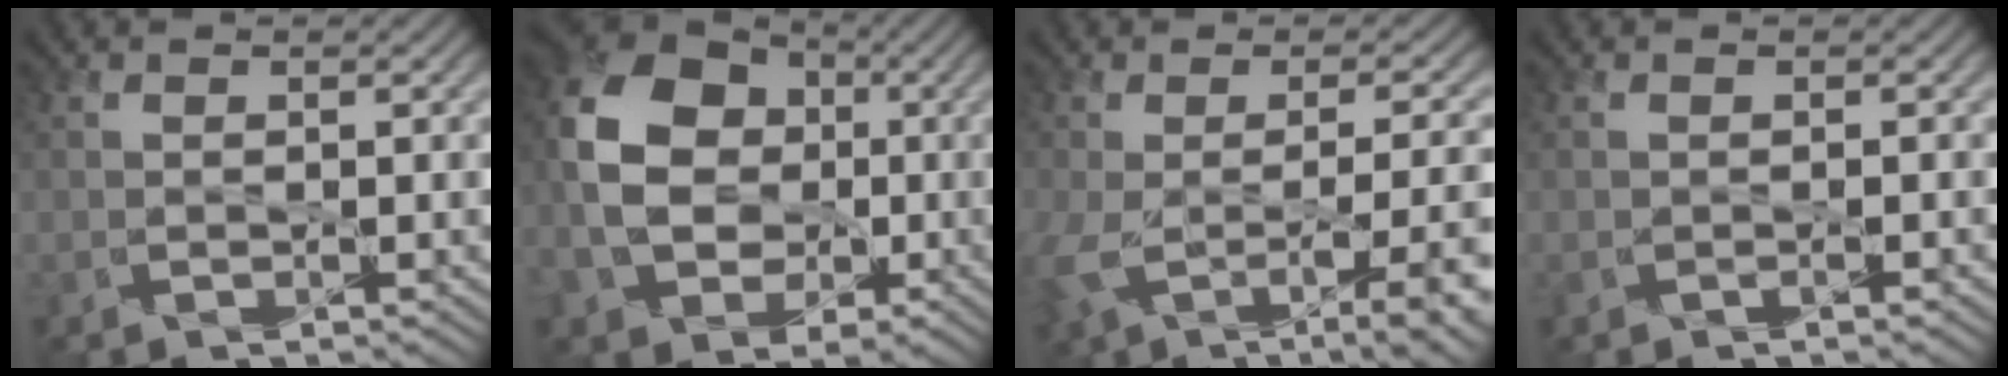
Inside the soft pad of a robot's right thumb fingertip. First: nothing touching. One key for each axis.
{"total": 13.8, "fx": -0.4, "fy": 10.9, "fz": 8.5, "tx": -0.193, "ty": -0.003, "tz": -0.005}
{"total": 11.0, "fx": -3.6, "fy": 4.8, "fz": 9.2, "tx": -0.175, "ty": -0.034, "tz": -0.044}
{"total": 0.6, "fx": -0.4, "fy": 0.1, "fz": 0.4, "tx": -0.005, "ty": -0.001, "tz": -0.008}